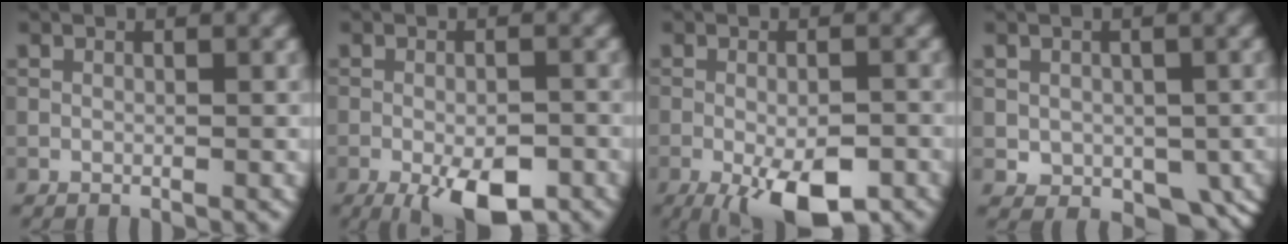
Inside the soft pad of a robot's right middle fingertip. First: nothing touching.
{"total": 6.6, "force": [-3.6, 2.3, 5.1], "torque": [-0.076, -0.005, -0.054]}
{"total": 7.9, "force": [-4.0, 2.7, 6.2], "torque": [-0.099, -0.011, -0.059]}
{"total": 5.8, "force": [-1.0, 4.6, 3.4], "torque": [-0.039, -0.023, 0.000]}